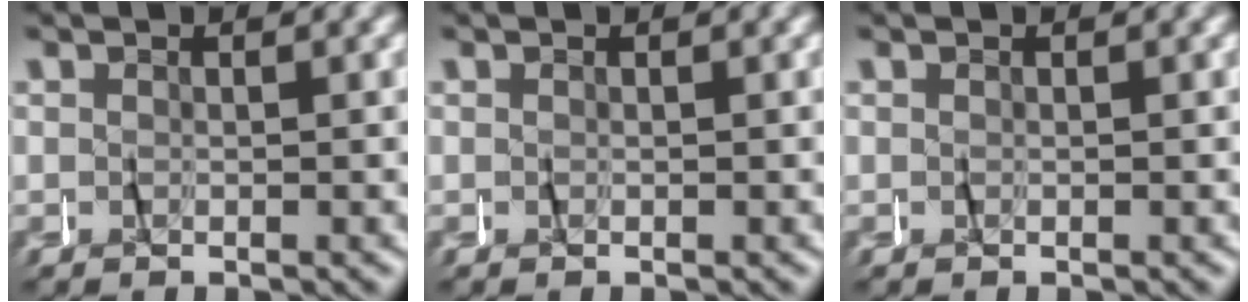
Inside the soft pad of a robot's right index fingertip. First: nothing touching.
{"total": 0.0}
{"total": 0.0}